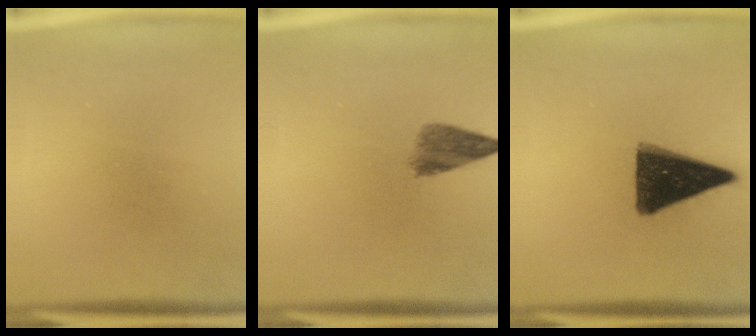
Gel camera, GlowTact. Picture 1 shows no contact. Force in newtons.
{"total": 4.2}
{"total": 14.2}